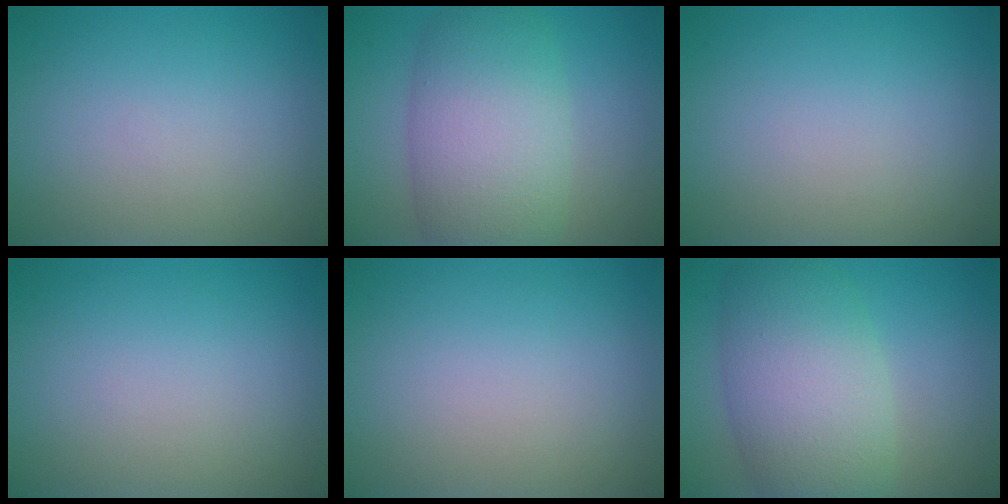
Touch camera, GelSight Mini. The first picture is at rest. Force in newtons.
{"total": 8.8, "press": 8.8, "slide": 0.5}
{"total": 0.0}
{"total": 0.0}
{"total": 0.0}
{"total": 8.6, "press": 8.6, "slide": 0.4}